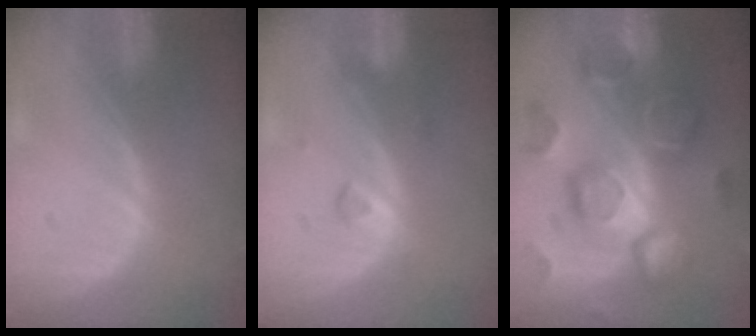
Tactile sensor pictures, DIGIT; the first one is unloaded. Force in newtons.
{"total": 2.1, "press": 2.1, "slide": 0.1}
{"total": 12.5, "press": 12.4, "slide": 1.1}